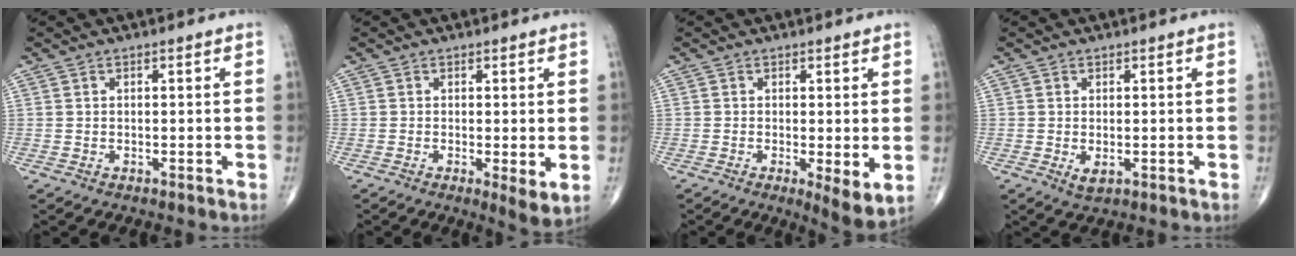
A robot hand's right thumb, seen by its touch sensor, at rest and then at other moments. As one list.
[{"total": 3.9, "force": [-0.4, 1.1, 3.8], "torque": [-0.064, -0.016, -0.011]}, {"total": 5.9, "force": [-0.9, 1.7, 5.6], "torque": [-0.090, -0.020, -0.015]}, {"total": 2.1, "force": [-0.4, 1.1, 1.8], "torque": [-0.030, -0.006, -0.001]}]